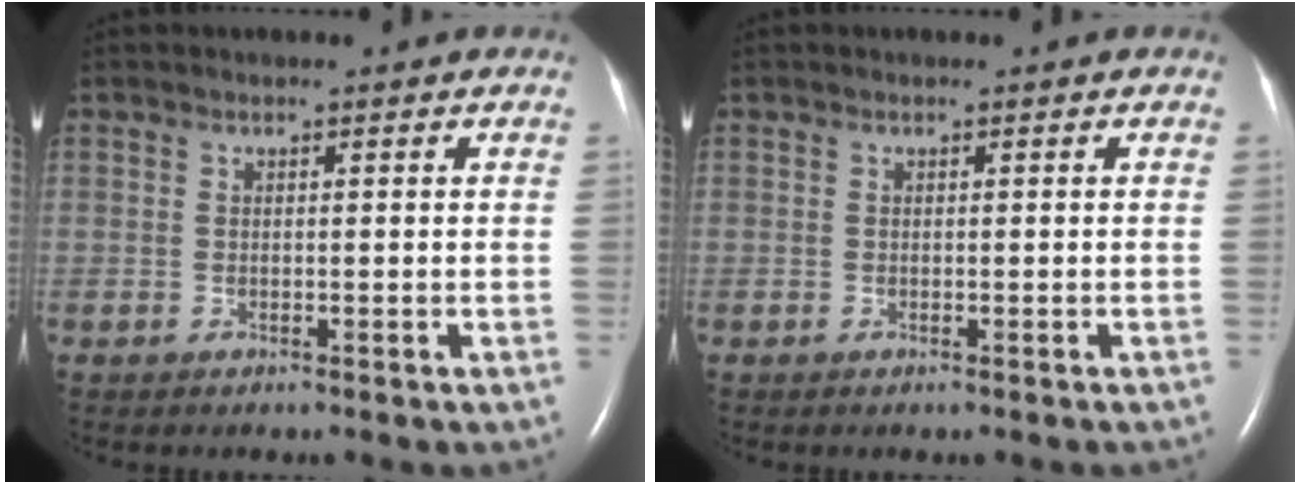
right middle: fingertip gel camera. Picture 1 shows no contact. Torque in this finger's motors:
{"motor_torque": [0.10, -0.11, 0.12, 0.03]}